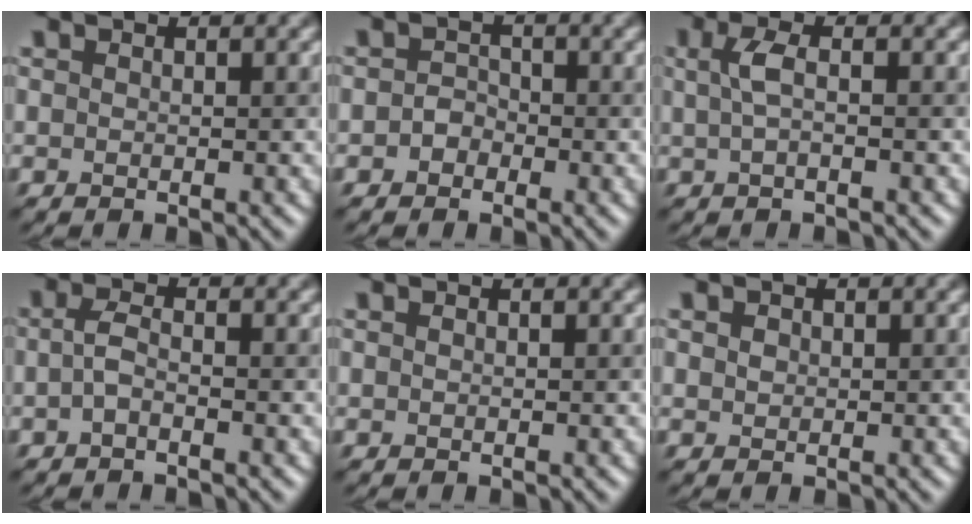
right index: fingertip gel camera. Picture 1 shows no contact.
{"total": 1.3, "force": [-0.6, 1.1, 0.4], "torque": [-0.005, 0.009, -0.013]}
{"total": 1.7, "force": [0.2, 0.4, 1.7], "torque": [-0.039, 0.011, 0.004]}
{"total": 1.5, "force": [-0.6, 0.4, 1.3], "torque": [-0.031, 0.008, -0.014]}
{"total": 0.0}
{"total": 0.5, "force": [0.2, 0.5, 0.0], "torque": [-0.001, 0.007, 0.005]}